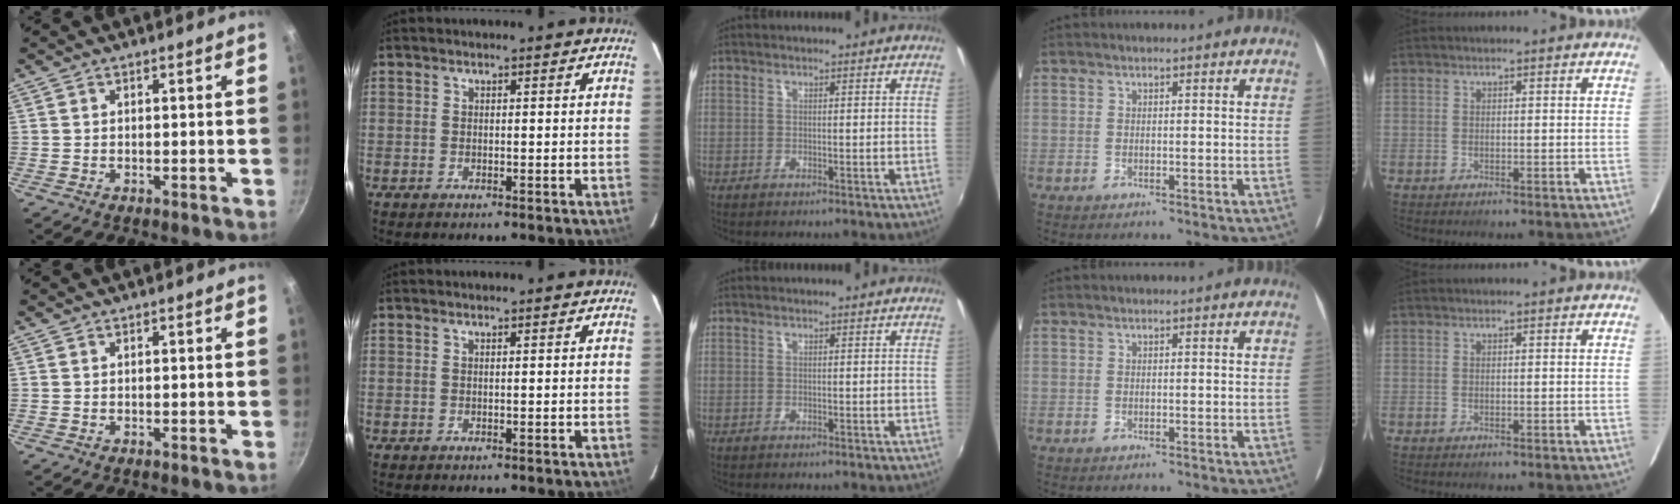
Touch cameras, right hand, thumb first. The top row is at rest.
{}